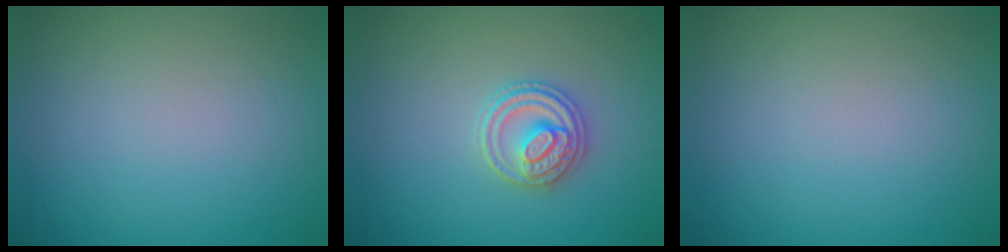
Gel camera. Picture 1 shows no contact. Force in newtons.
{"total": 2.8, "press": 2.7, "slide": 0.6}
{"total": 0.0}